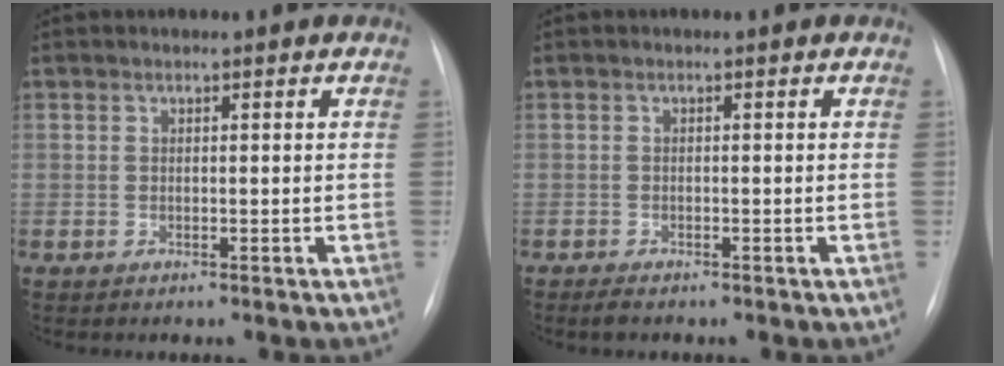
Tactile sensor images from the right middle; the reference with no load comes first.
{"total": 1.5, "force": [-1.2, 0.5, 0.7], "torque": [-0.023, -0.005, -0.017]}